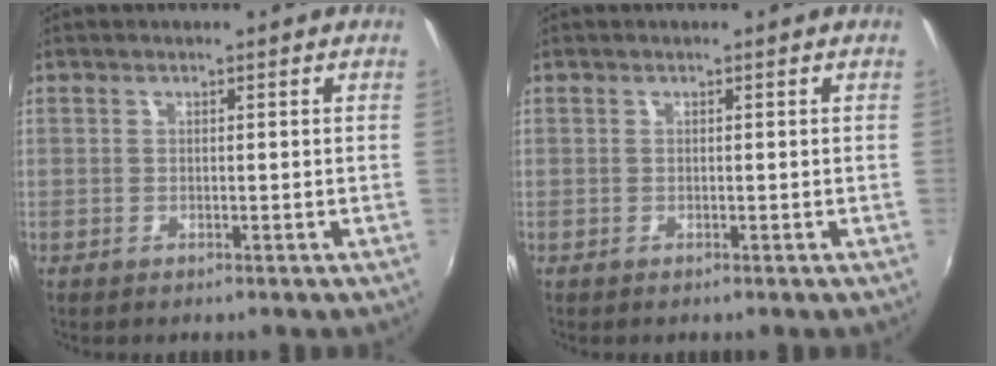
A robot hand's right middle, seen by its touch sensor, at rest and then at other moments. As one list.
[{"total": 0.0}]